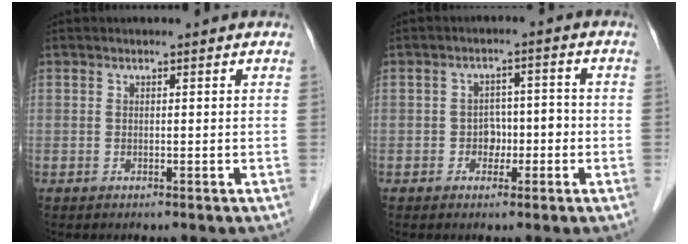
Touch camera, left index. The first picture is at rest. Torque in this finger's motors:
{"motor_torque": [-0.09, 0.01, 0.02, 0.00]}